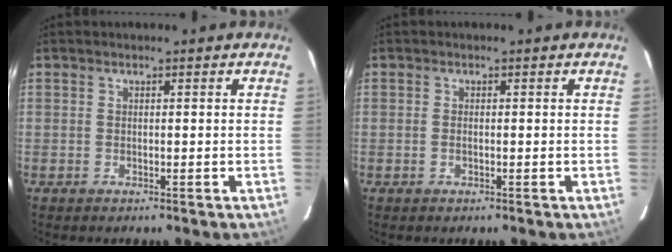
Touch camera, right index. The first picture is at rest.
{"total": 0.6, "force": [-0.3, 0.3, 0.5], "torque": [-0.011, 0.001, -0.005]}